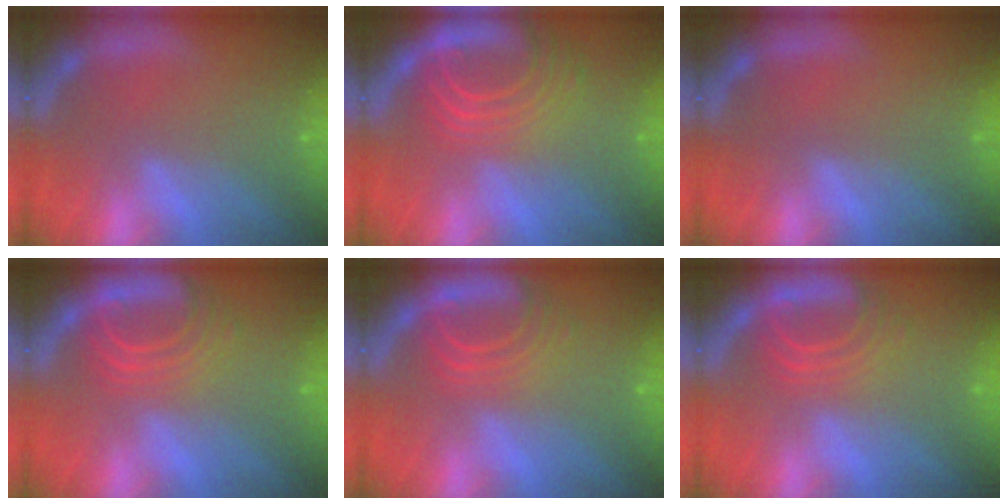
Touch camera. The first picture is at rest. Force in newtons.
{"total": 9.5}
{"total": 0.0}
{"total": 6.1}
{"total": 5.5}
{"total": 5.0}